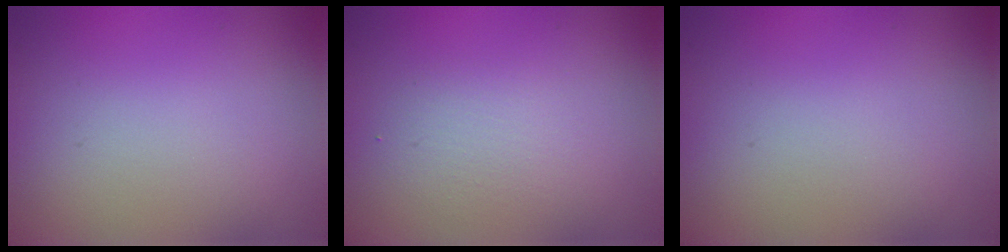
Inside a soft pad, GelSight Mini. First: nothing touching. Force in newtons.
{"total": 1.8, "press": 1.8, "slide": 0.0}
{"total": 0.0}